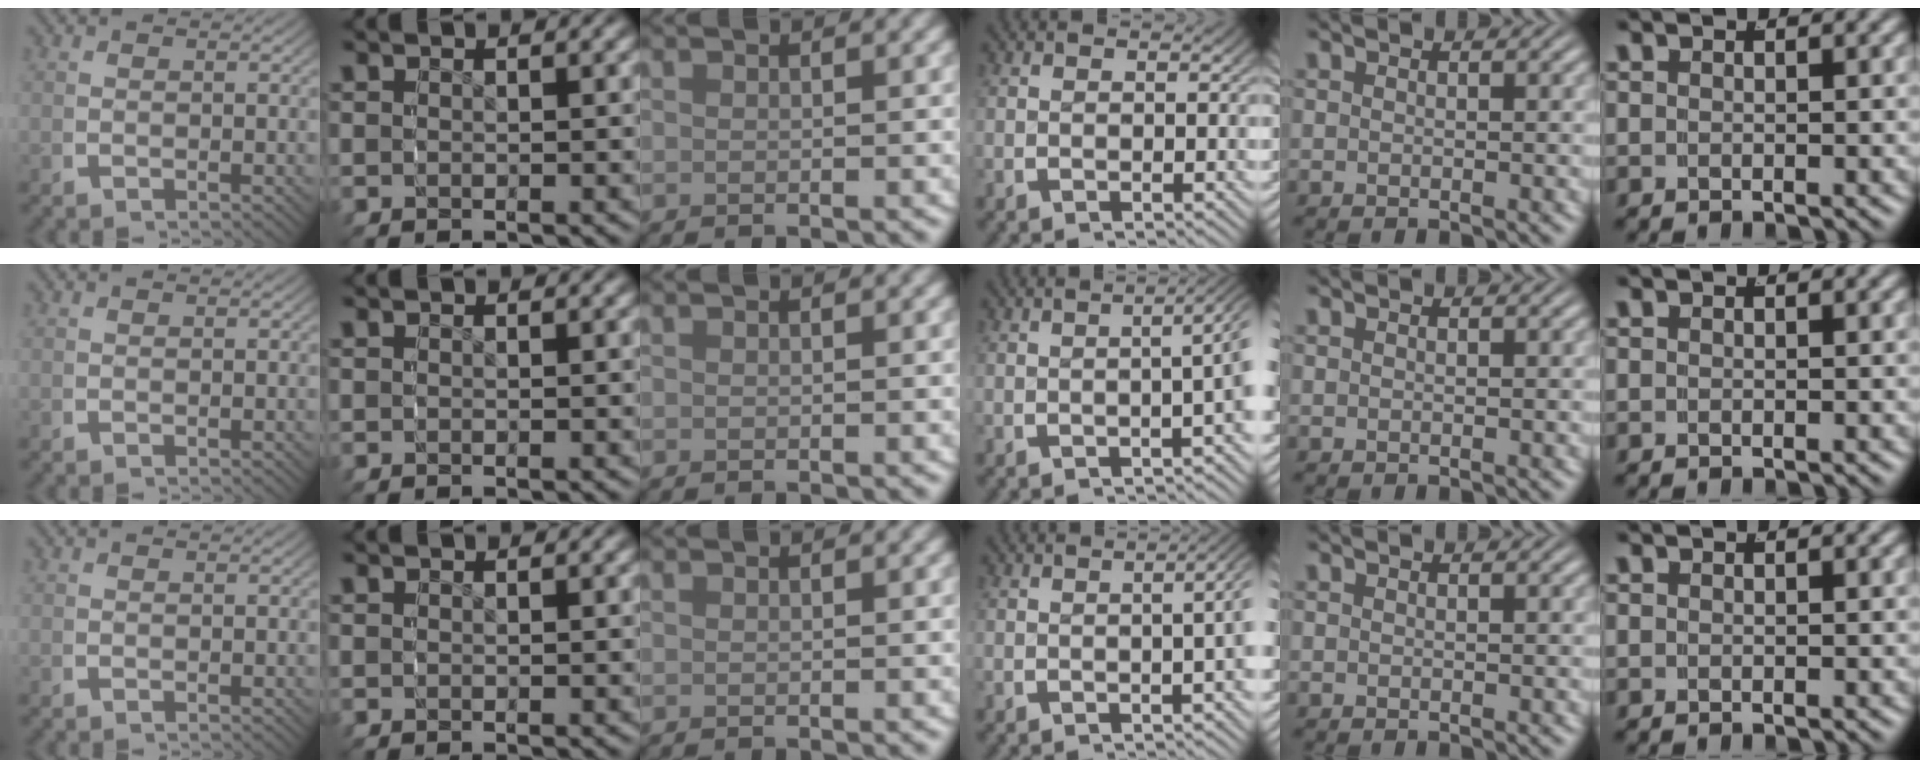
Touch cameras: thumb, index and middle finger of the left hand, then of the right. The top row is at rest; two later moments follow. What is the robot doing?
{"motion": "grasp_and_lifting", "object": "dispenser bottle"}